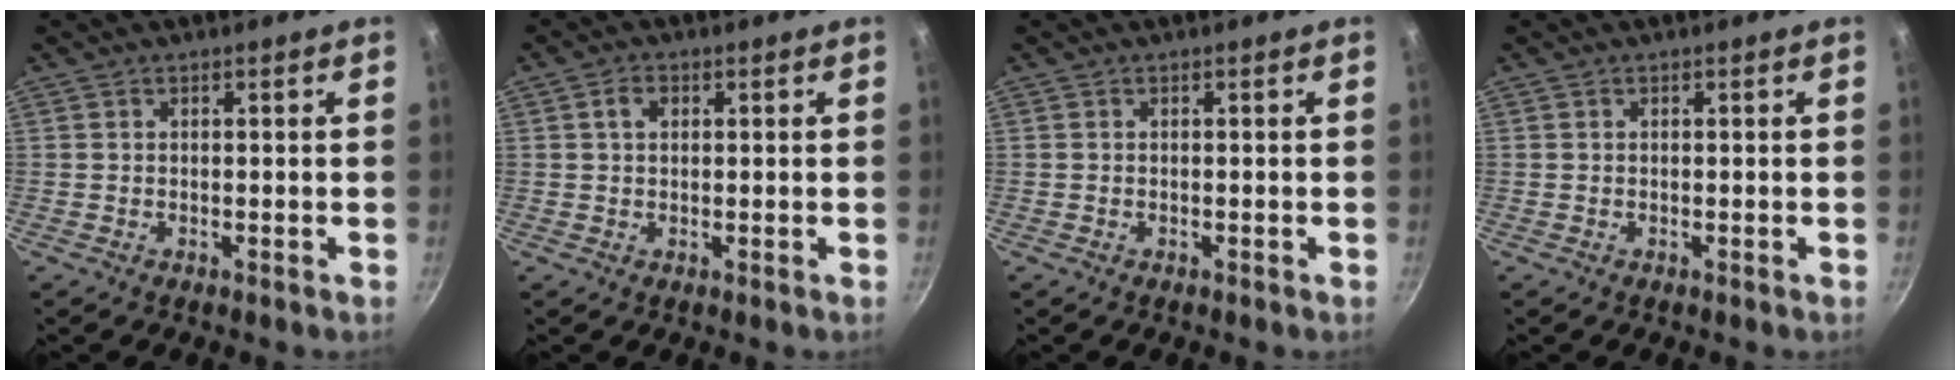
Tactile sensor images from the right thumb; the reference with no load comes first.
{"total": 2.6, "force": [0.7, 1.9, 1.6], "torque": [-0.020, 0.004, 0.009]}
{"total": 0.0}
{"total": 0.0}